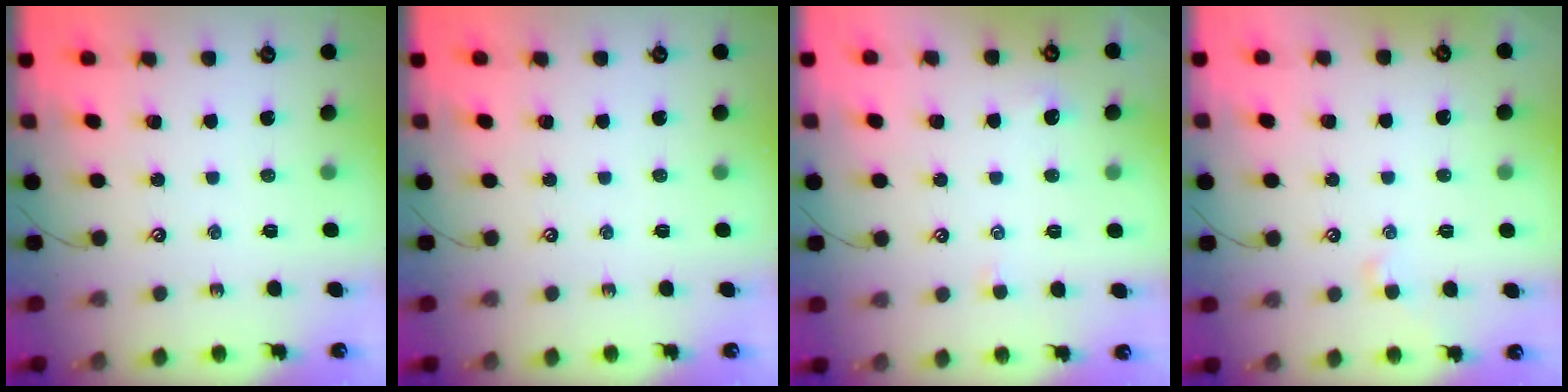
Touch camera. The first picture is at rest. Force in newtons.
{"total": 0.0}
{"total": 2.2, "press": 2.1, "slide": 0.3}
{"total": 0.7, "press": 0.6, "slide": 0.4}